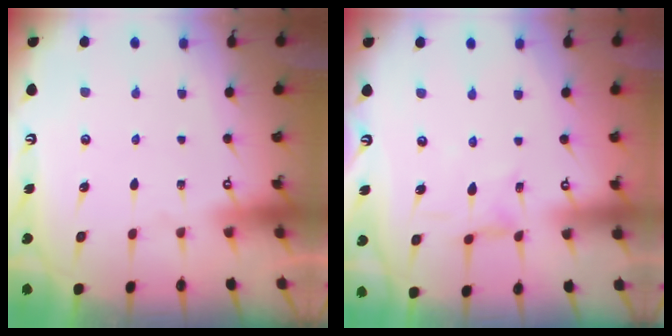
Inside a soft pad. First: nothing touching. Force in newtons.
{"total": 1.2, "press": 1.2, "slide": 0.4}